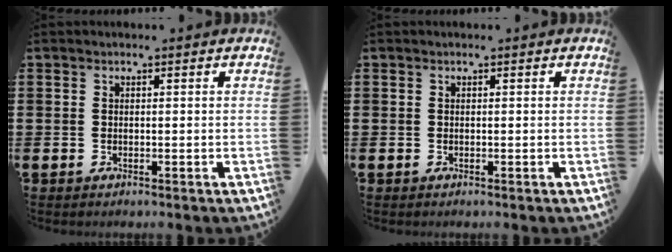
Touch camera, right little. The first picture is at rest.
{"total": 0.0}